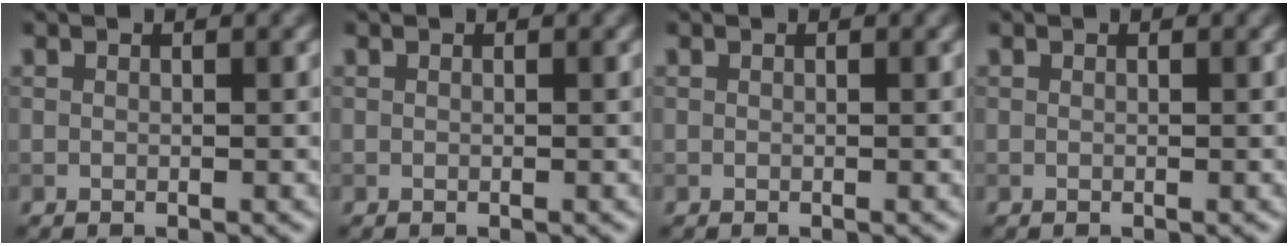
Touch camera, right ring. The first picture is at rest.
{"total": 0.0}
{"total": 0.0}
{"total": 0.0}